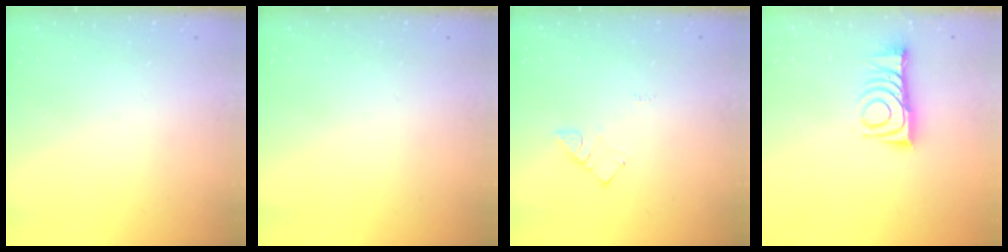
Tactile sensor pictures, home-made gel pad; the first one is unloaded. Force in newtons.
{"total": 0.0}
{"total": 3.5, "press": 3.5, "slide": 0.4}
{"total": 9.9, "press": 9.9, "slide": 0.8}